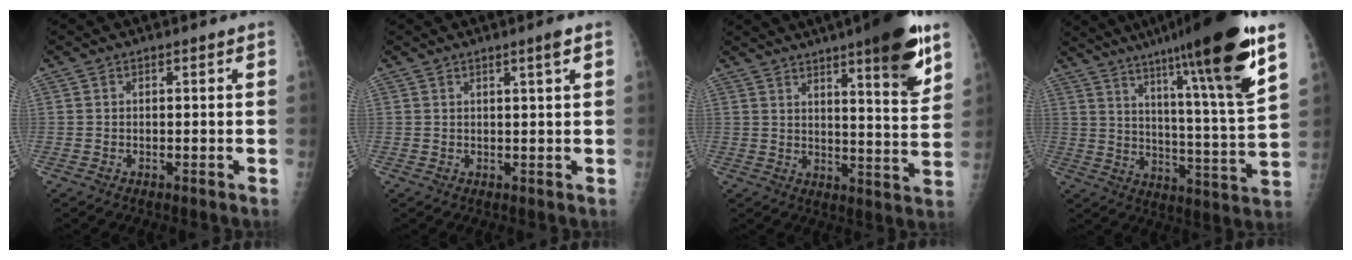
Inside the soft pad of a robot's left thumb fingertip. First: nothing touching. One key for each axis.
{"total": 2.2, "fx": 1.2, "fy": -0.3, "fz": 1.8, "tx": -0.030, "ty": -0.008, "tz": 0.020}
{"total": 15.4, "fx": 8.9, "fy": 2.6, "fz": 12.3, "tx": -0.150, "ty": -0.049, "tz": 0.126}
{"total": 23.8, "fx": 14.6, "fy": 1.4, "fz": 18.7, "tx": -0.269, "ty": -0.053, "tz": 0.222}